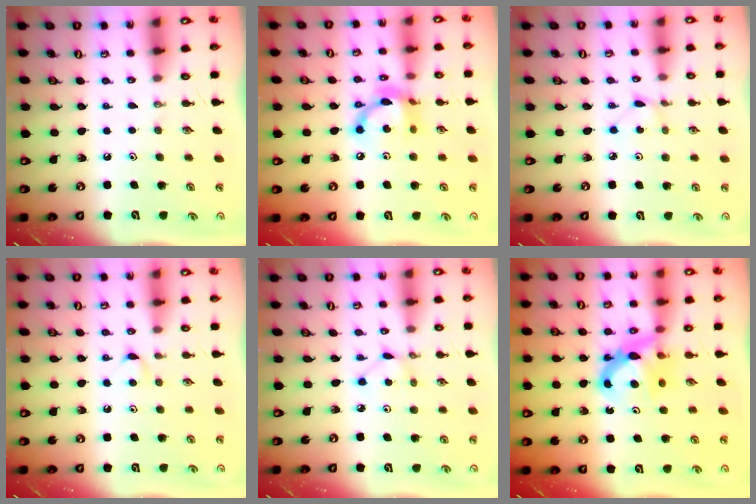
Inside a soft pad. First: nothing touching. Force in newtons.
{"total": 12.9, "press": 12.9, "slide": 0.7}
{"total": 1.1, "press": 1.1, "slide": 0.1}
{"total": 3.6, "press": 3.6, "slide": 0.4}
{"total": 2.8, "press": 2.8, "slide": 0.3}
{"total": 7.2, "press": 7.2, "slide": 0.5}